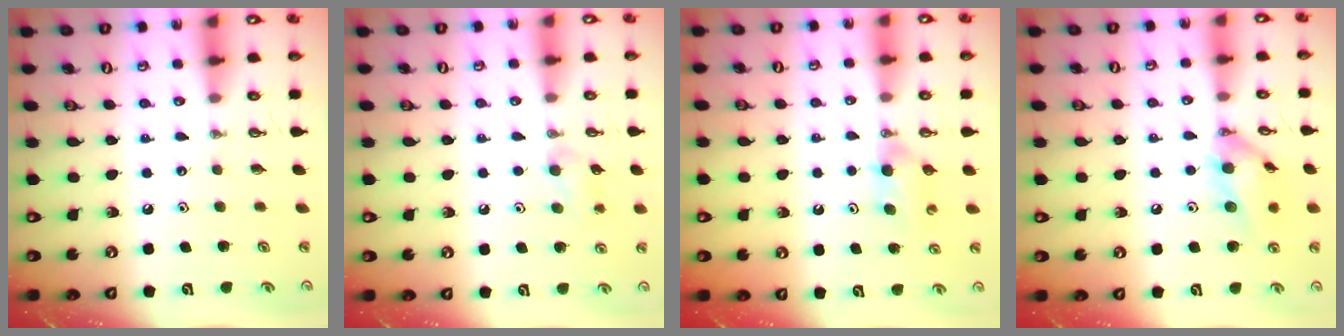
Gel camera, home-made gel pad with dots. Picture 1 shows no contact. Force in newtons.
{"total": 8.4, "press": 7.5, "slide": 3.7}
{"total": 5.0, "press": 4.6, "slide": 1.9}
{"total": 12.3, "press": 12.3, "slide": 0.9}